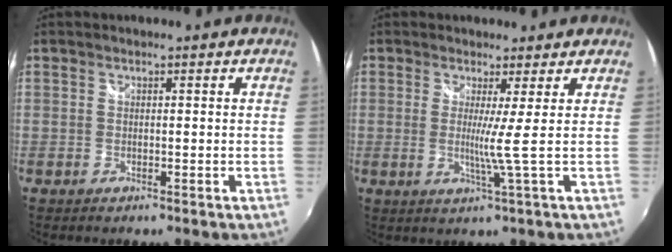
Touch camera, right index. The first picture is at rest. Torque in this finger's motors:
{"motor_torque": [-0.15, 0.03, 0.00, 0.03]}